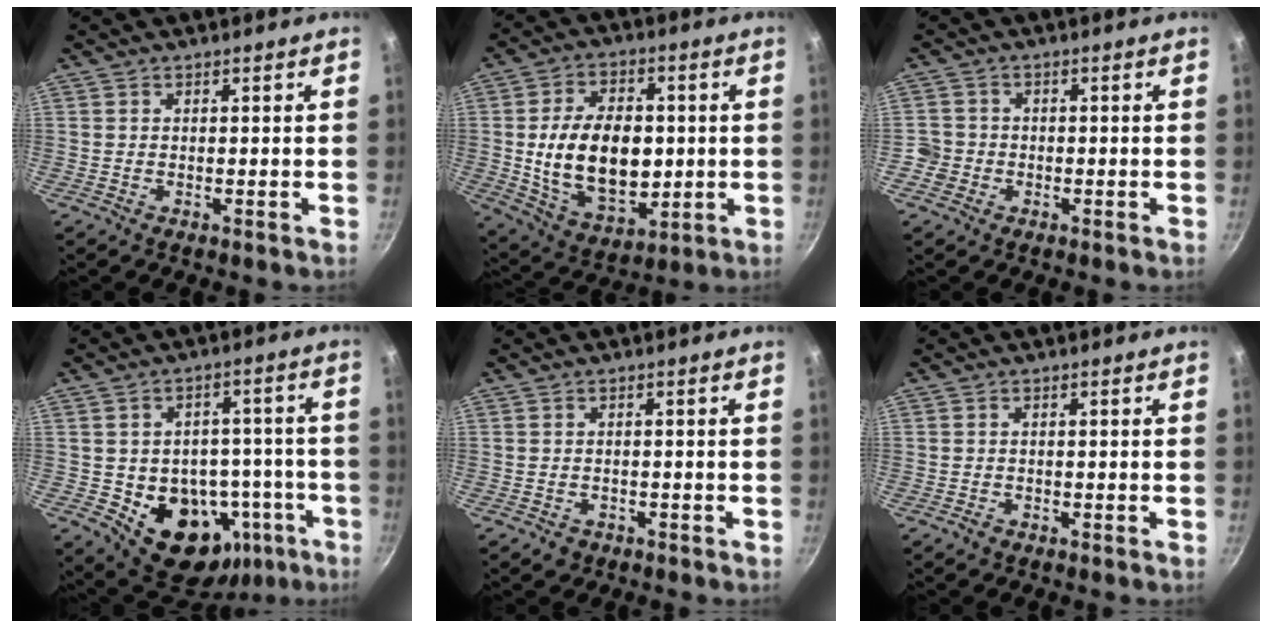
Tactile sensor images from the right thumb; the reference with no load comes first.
{"total": 18.1, "force": [-0.1, 11.8, 13.7], "torque": [-0.209, -0.003, 0.013]}
{"total": 3.5, "force": [-1.3, 3.2, 0.6], "torque": [0.008, 0.018, -0.026]}
{"total": 18.6, "force": [-7.2, 13.5, 10.6], "torque": [-0.102, 0.032, -0.077]}
{"total": 1.9, "force": [-1.1, 1.4, 0.5], "torque": [-0.009, 0.011, -0.007]}
{"total": 1.0, "force": [-0.7, 0.6, 0.3], "torque": [-0.009, 0.007, -0.013]}